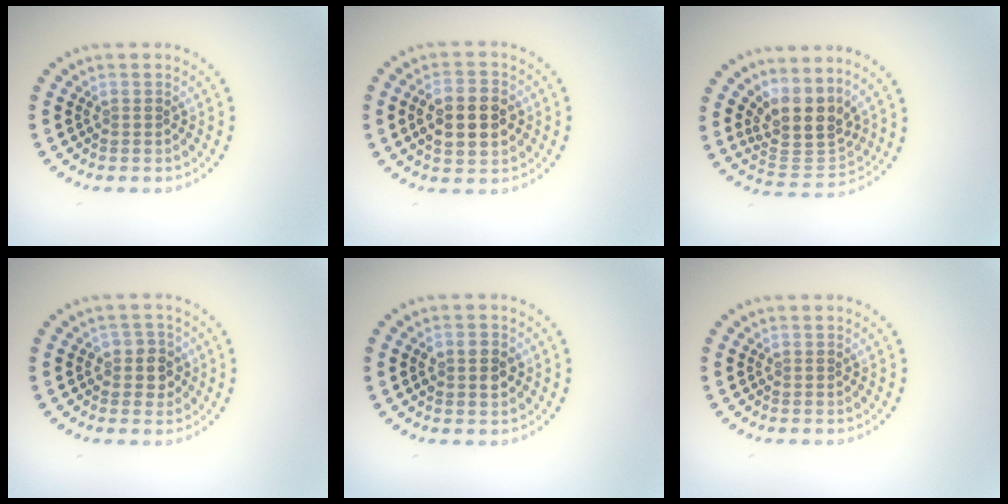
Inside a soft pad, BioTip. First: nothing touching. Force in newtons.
{"total": 5.2, "press": 5.2, "slide": 0.2}
{"total": 4.1, "press": 3.3, "slide": 2.5}
{"total": 2.2, "press": 2.0, "slide": 0.9}
{"total": 2.8, "press": 2.8, "slide": 0.1}
{"total": 0.0}